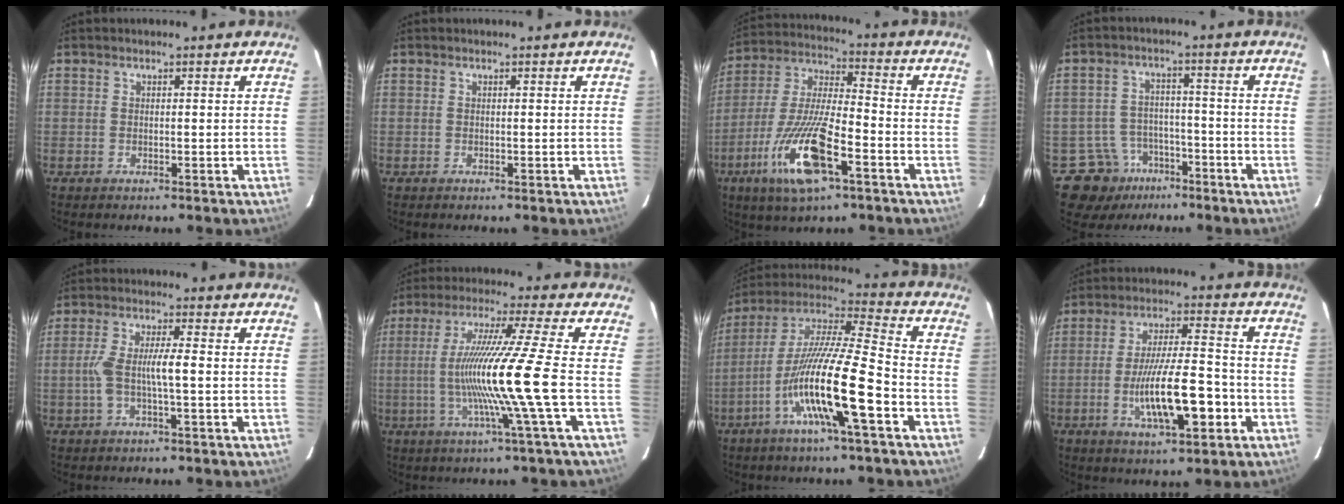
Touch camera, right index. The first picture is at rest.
{"total": 0.0}
{"total": 15.5, "force": [-7.2, 3.0, 13.4], "torque": [-0.277, -0.017, -0.129]}
{"total": 8.8, "force": [-5.2, 7.1, 0.5], "torque": [-0.009, 0.030, -0.070]}
{"total": 5.8, "force": [-0.7, 0.8, 5.7], "torque": [-0.124, 0.011, -0.013]}
{"total": 13.7, "force": [-2.5, -2.9, 13.1], "torque": [-0.252, -0.011, -0.050]}
{"total": 17.2, "force": [-6.2, 0.6, 16.0], "torque": [-0.311, -0.005, -0.119]}
{"total": 13.0, "force": [-3.9, 2.7, 12.1], "torque": [-0.219, 0.000, -0.062]}